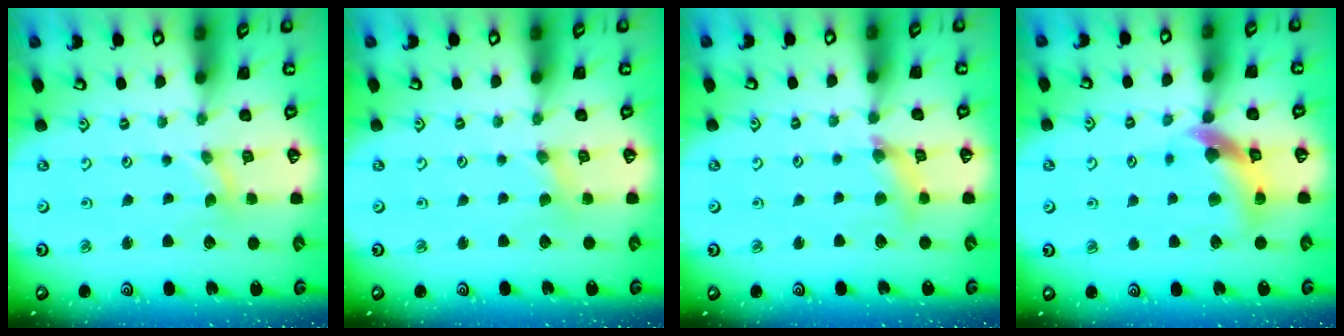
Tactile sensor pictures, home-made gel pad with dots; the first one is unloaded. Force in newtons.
{"total": 1.9, "press": 1.9, "slide": 0.3}
{"total": 6.1, "press": 6.1, "slide": 0.7}
{"total": 10.5, "press": 10.4, "slide": 1.6}